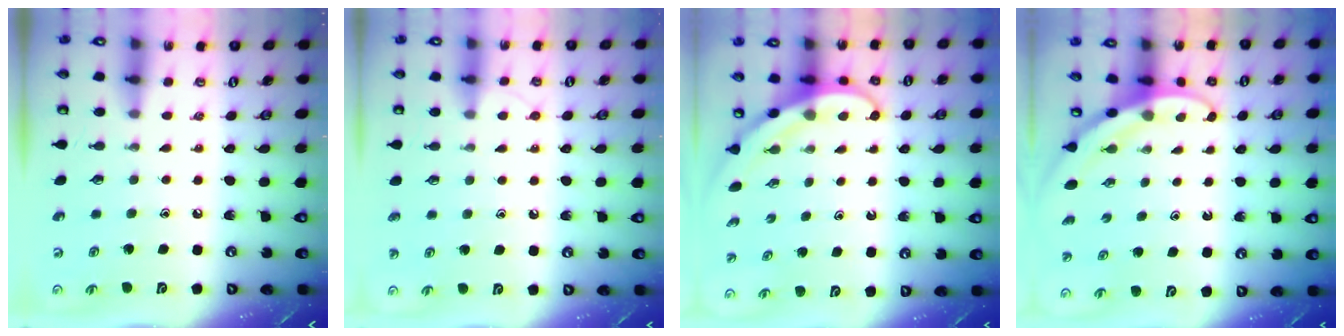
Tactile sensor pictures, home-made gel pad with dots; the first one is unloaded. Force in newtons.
{"total": 5.2, "press": 5.2, "slide": 0.6}
{"total": 3.9, "press": 3.9, "slide": 0.3}
{"total": 3.1, "press": 3.1, "slide": 0.1}